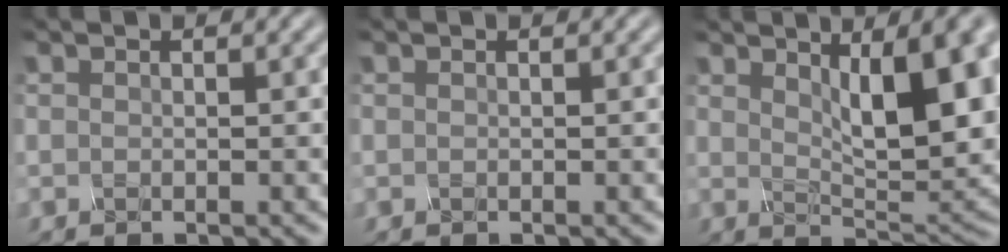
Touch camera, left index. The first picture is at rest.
{"total": 0.0}
{"total": 10.2, "force": [2.9, 3.3, 9.1], "torque": [-0.123, -0.004, 0.051]}